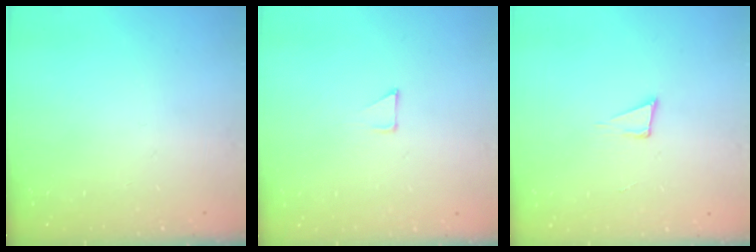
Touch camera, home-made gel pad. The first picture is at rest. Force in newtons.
{"total": 2.8, "press": 2.8, "slide": 0.2}
{"total": 3.9, "press": 2.4, "slide": 3.1}